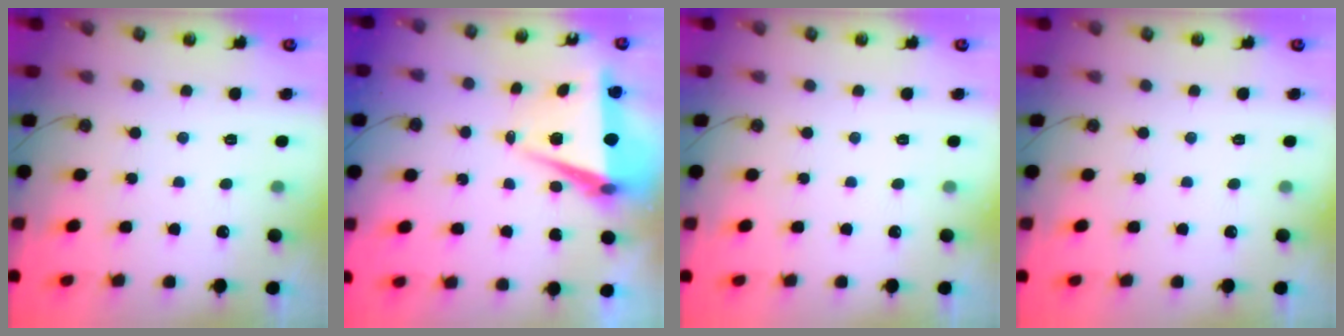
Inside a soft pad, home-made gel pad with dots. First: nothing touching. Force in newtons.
{"total": 7.3, "press": 5.8, "slide": 4.4}
{"total": 0.0}
{"total": 0.0}